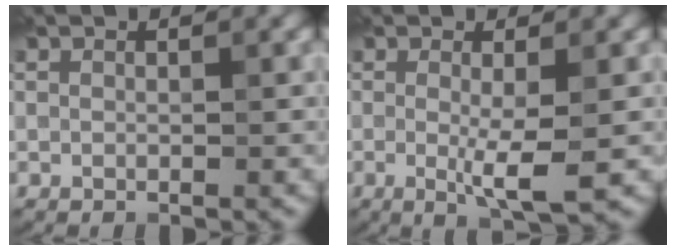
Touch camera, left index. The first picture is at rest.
{"total": 3.6, "force": [-0.3, 0.5, 3.6], "torque": [-0.064, -0.013, -0.003]}